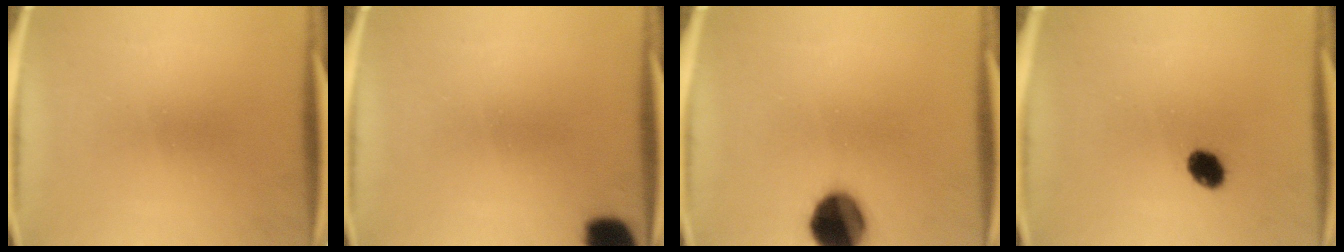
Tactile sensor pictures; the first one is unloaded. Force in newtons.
{"total": 7.2}
{"total": 13.5}
{"total": 4.8}